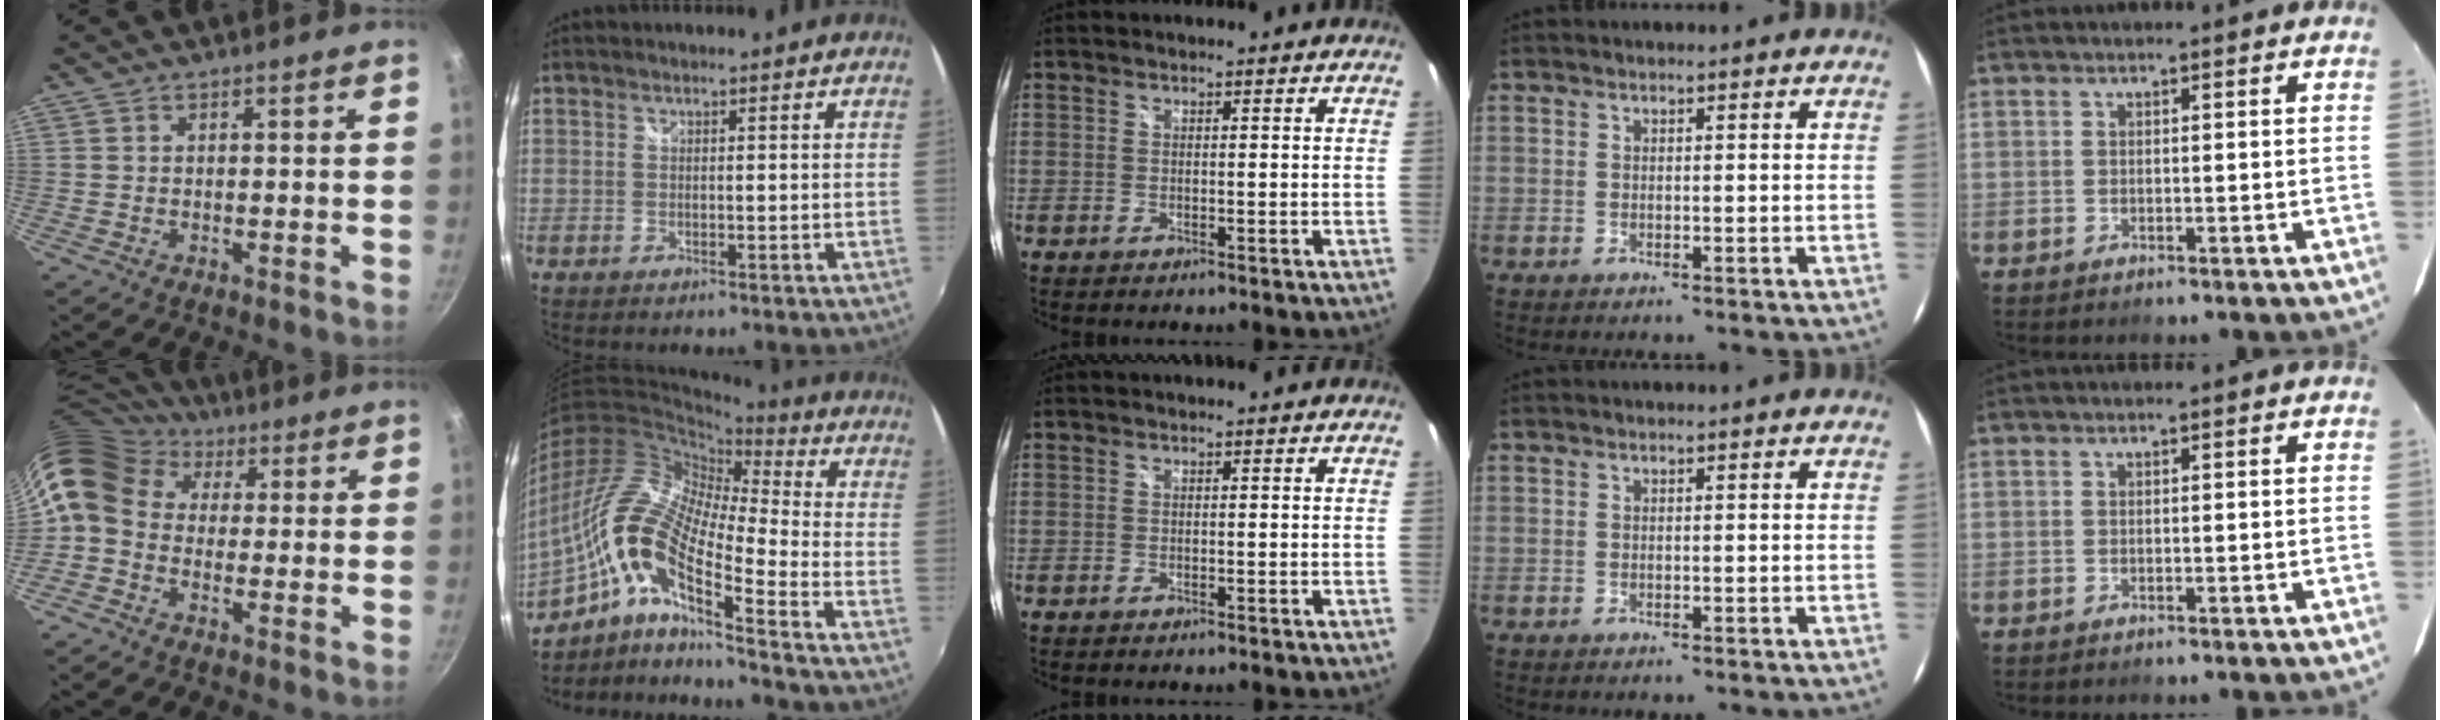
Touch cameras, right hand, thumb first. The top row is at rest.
{"thumb": {"total": 12.4, "force": [2.5, 9.8, 7.2], "torque": [-0.132, 0.028, 0.024]}, "index": {"total": 18.6, "force": [-8.2, 4.4, 16.1], "torque": [-0.282, -0.020, -0.180]}}